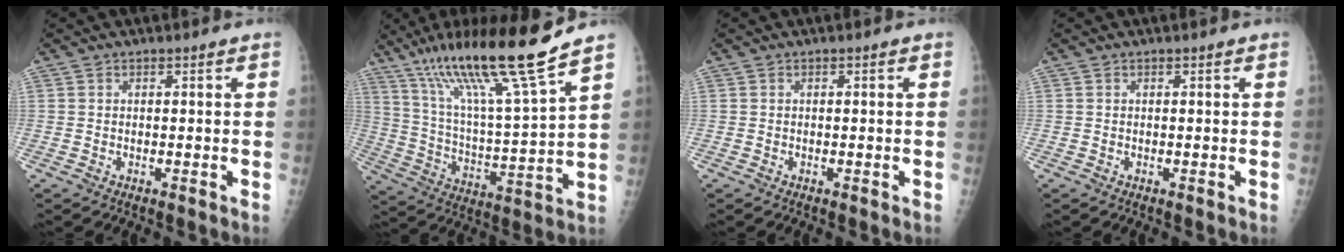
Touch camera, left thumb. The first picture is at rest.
{"total": 19.6, "force": [14.2, 0.2, 13.5], "torque": [-0.219, -0.065, 0.255]}
{"total": 0.0}
{"total": 0.0}